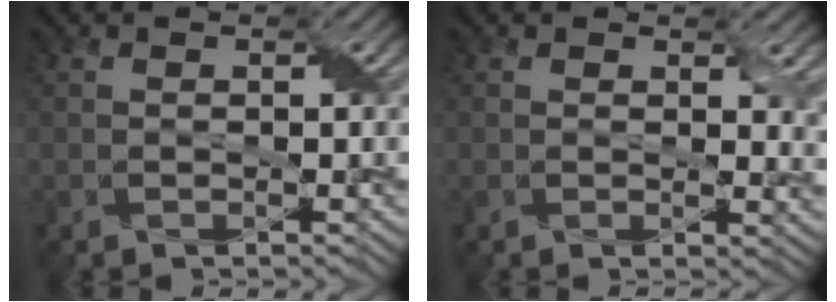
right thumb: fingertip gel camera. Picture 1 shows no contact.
{"total": 3.3, "force": [1.0, 1.8, 2.6], "torque": [-0.033, -0.009, 0.018]}